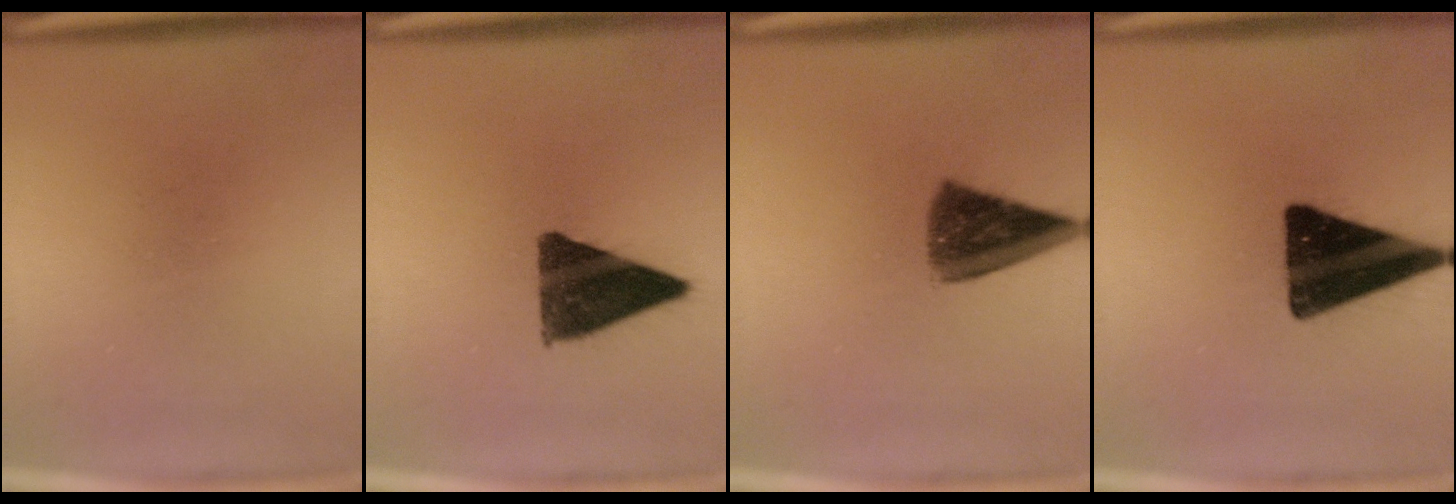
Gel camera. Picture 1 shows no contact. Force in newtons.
{"total": 11.9}
{"total": 8.8}
{"total": 17.8}